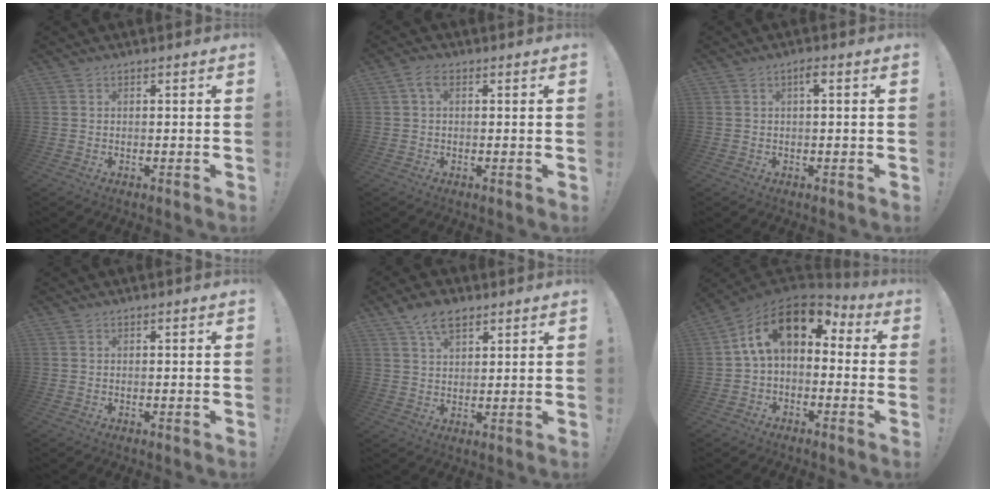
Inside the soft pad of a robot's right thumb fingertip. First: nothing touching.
{"total": 3.3, "force": [1.0, 1.7, 2.7], "torque": [-0.051, 0.006, 0.017]}
{"total": 1.8, "force": [0.3, 0.2, 1.7], "torque": [-0.027, 0.001, 0.001]}
{"total": 0.0}
{"total": 7.5, "force": [4.7, 4.3, 4.1], "torque": [-0.073, -0.012, 0.088]}
{"total": 13.9, "force": [4.6, 7.6, 10.7], "torque": [-0.182, -0.008, 0.083]}